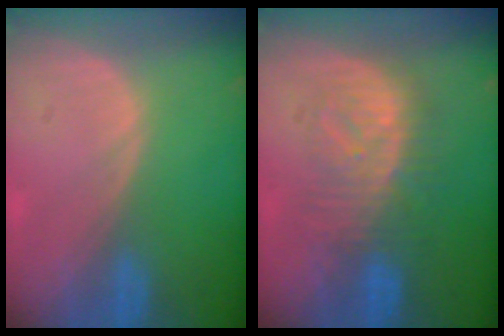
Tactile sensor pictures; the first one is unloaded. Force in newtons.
{"total": 8.3, "press": 8.2, "slide": 1.5}